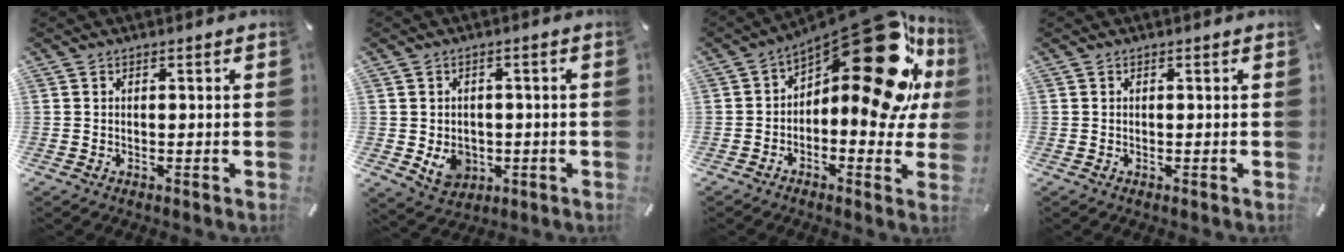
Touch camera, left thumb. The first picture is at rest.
{"total": 6.3, "force": [-1.2, 5.4, 3.0], "torque": [-0.041, 0.003, -0.019]}
{"total": 26.4, "force": [10.0, 12.0, 21.2], "torque": [-0.251, -0.090, 0.175]}
{"total": 0.0}